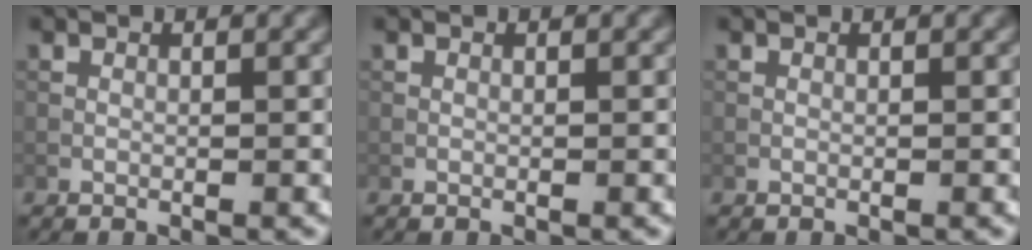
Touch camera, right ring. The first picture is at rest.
{"total": 0.0}
{"total": 0.0}